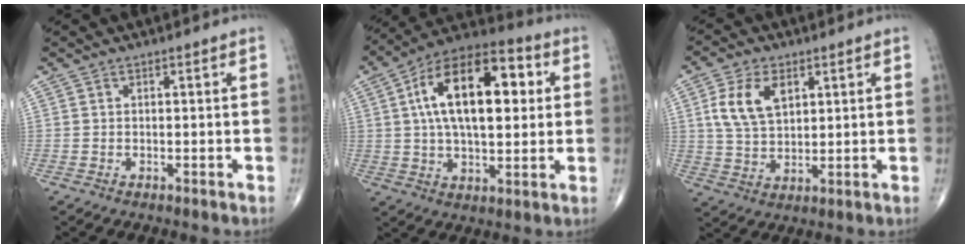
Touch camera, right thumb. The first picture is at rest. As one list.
[{"total": 20.9, "force": [4.2, 10.4, 17.6], "torque": [-0.272, 0.019, 0.059]}, {"total": 9.4, "force": [3.2, 5.7, 6.8], "torque": [-0.125, -0.006, 0.064]}]